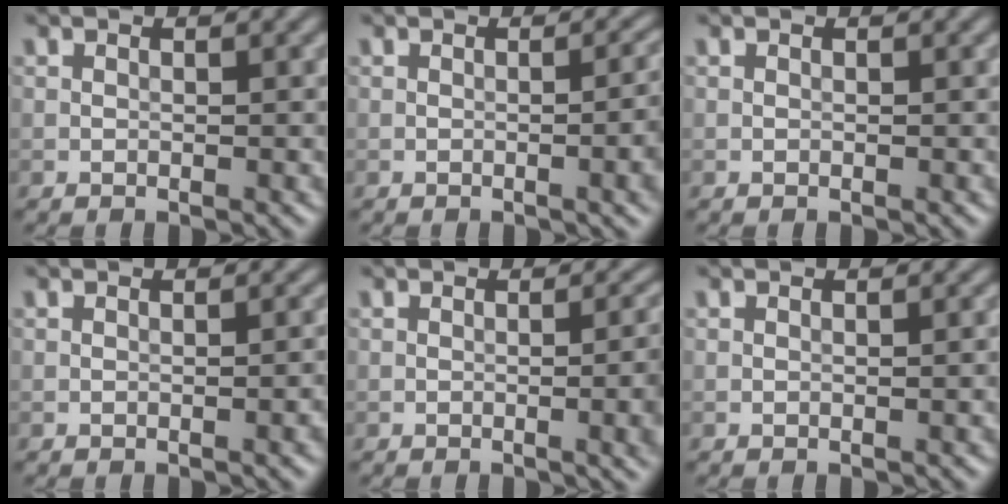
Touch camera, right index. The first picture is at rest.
{"total": 5.8, "force": [-0.6, 2.3, 5.2], "torque": [-0.045, -0.005, -0.004]}
{"total": 0.0}
{"total": 1.3, "force": [-0.3, 0.3, 1.3], "torque": [-0.014, 0.001, -0.005]}
{"total": 6.4, "force": [-0.7, 2.7, 5.8], "torque": [-0.050, -0.007, -0.003]}
{"total": 0.6, "force": [-0.1, 0.1, 0.6], "torque": [-0.006, 0.002, -0.001]}